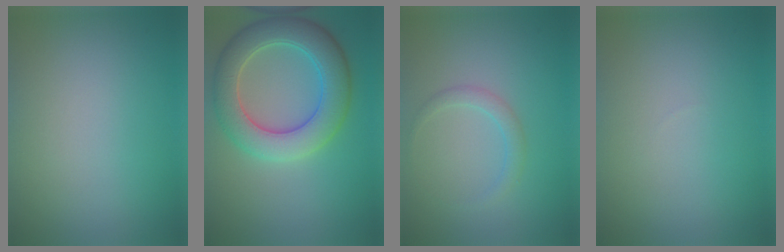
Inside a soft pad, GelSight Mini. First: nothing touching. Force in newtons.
{"total": 7.1, "press": 7.0, "slide": 0.6}
{"total": 1.4, "press": 1.4, "slide": 0.0}
{"total": 0.0}